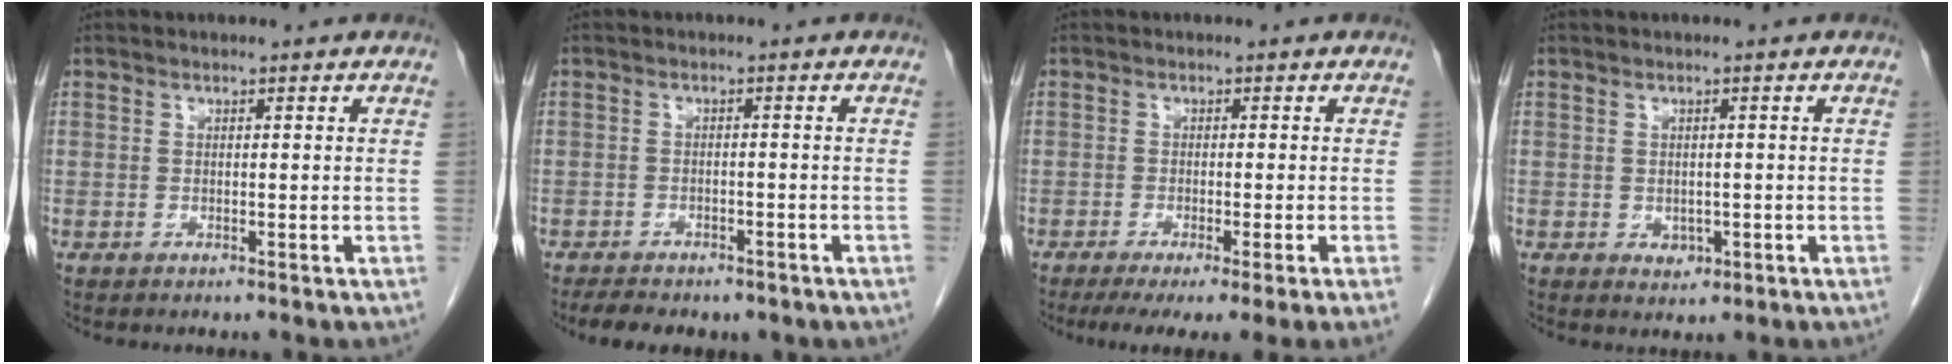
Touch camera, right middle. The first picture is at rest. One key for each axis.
{"total": 7.6, "fx": -5.9, "fy": 3.2, "fz": 3.7, "tx": -0.059, "ty": -0.004, "tz": -0.071}
{"total": 9.3, "fx": -6.7, "fy": -0.6, "fz": 6.4, "tx": -0.077, "ty": -0.019, "tz": -0.102}
{"total": 1.8, "fx": -0.4, "fy": 1.3, "fz": 1.1, "tx": -0.016, "ty": -0.001, "tz": 0.002}